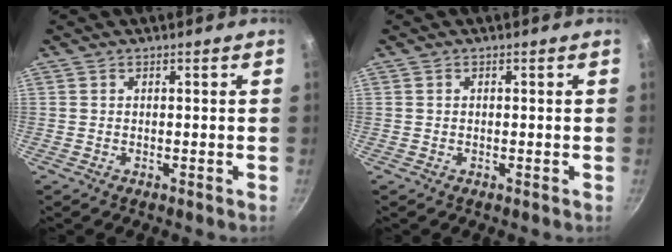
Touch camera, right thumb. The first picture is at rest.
{"total": 0.0}